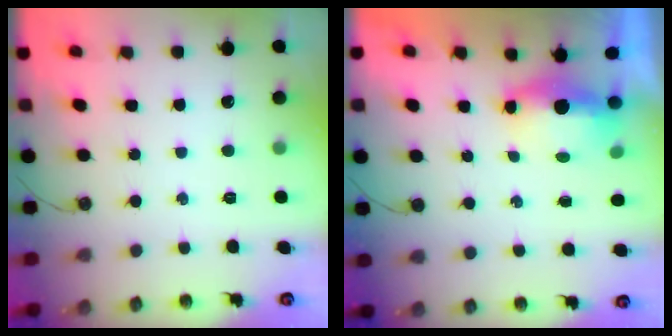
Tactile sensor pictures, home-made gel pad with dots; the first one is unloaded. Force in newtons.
{"total": 5.7, "press": 5.7, "slide": 0.8}